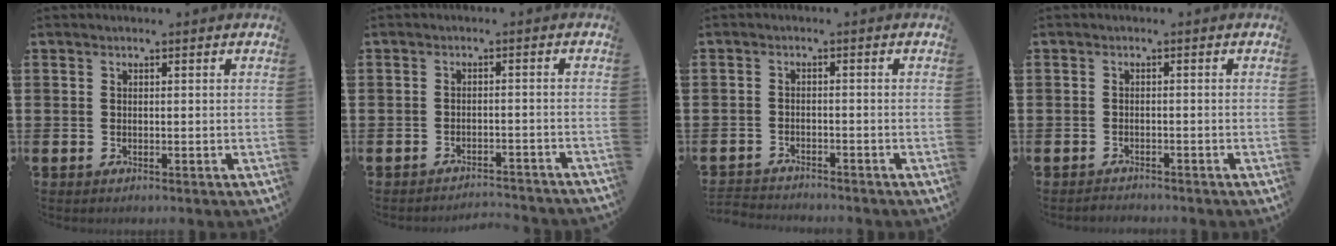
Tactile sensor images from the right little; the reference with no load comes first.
{"total": 2.1, "force": [-2.1, -0.1, -0.1], "torque": [-0.003, 0.005, -0.046]}
{"total": 2.1, "force": [-2.1, 0.0, -0.3], "torque": [-0.001, 0.002, -0.046]}
{"total": 0.9, "force": [-0.9, 0.0, -0.1], "torque": [-0.001, 0.002, -0.020]}